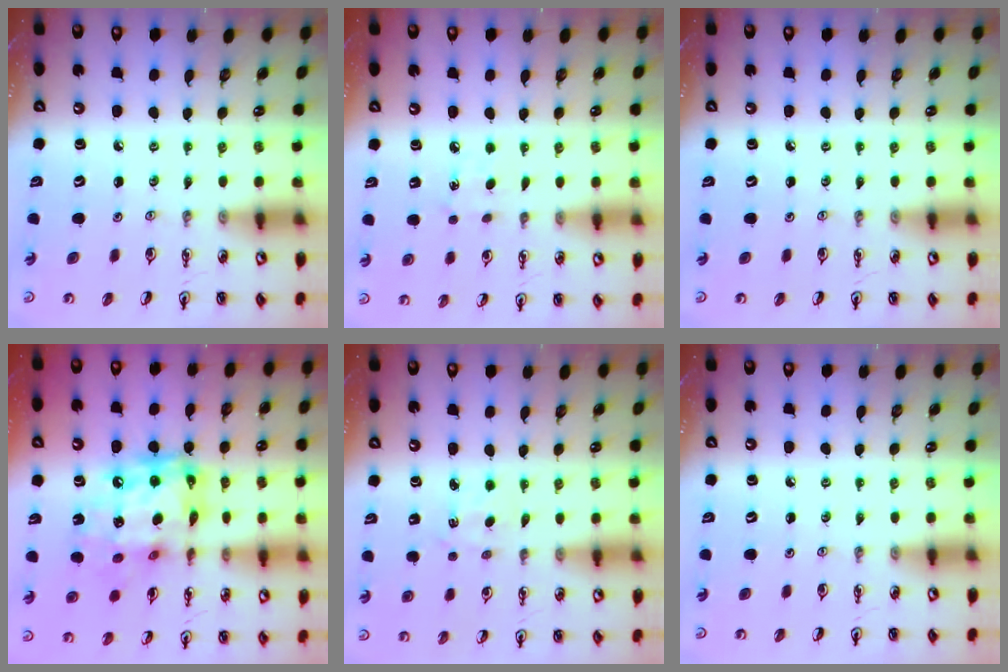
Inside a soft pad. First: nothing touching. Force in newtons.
{"total": 4.2, "press": 4.2, "slide": 0.5}
{"total": 0.0}
{"total": 19.4, "press": 19.3, "slide": 1.6}
{"total": 2.2, "press": 2.2, "slide": 0.4}
{"total": 0.0}